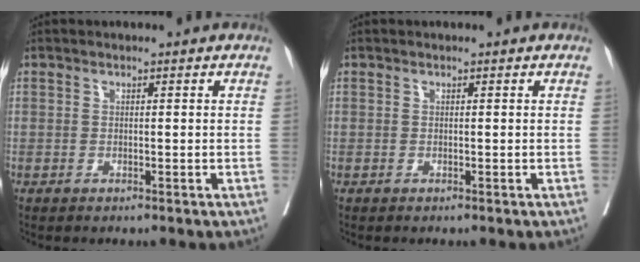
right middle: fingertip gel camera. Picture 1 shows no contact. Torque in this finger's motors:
{"motor_torque": [0.02, 0.04, 0.00, 0.00]}